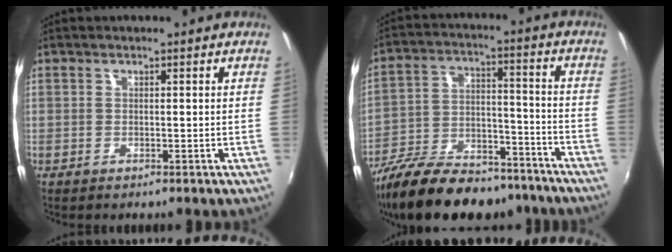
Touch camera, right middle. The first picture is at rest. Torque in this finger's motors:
{"motor_torque": [1.04, -1.10, 0.25, 0.15]}